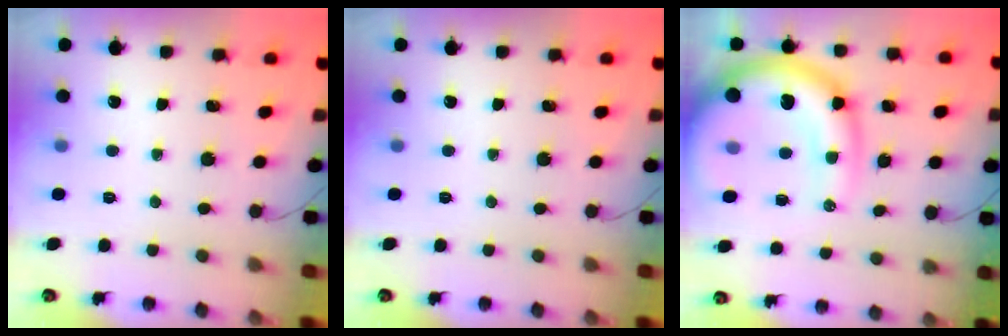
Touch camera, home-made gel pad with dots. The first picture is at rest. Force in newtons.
{"total": 0.0}
{"total": 20.8, "press": 20.2, "slide": 5.0}